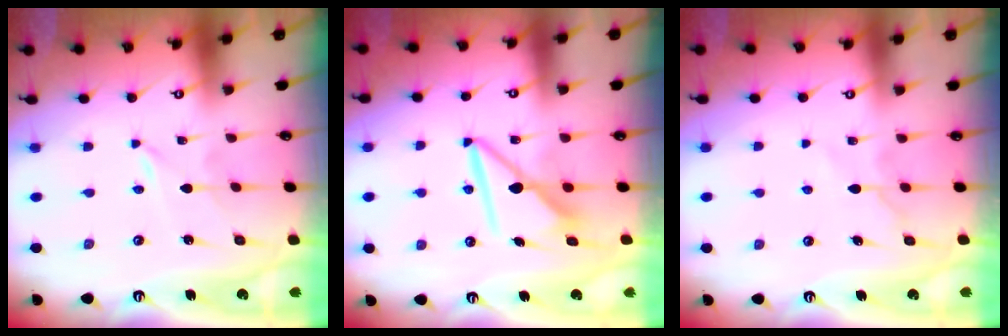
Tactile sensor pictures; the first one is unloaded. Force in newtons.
{"total": 8.5, "press": 8.5, "slide": 0.5}
{"total": 6.9, "press": 6.8, "slide": 0.9}